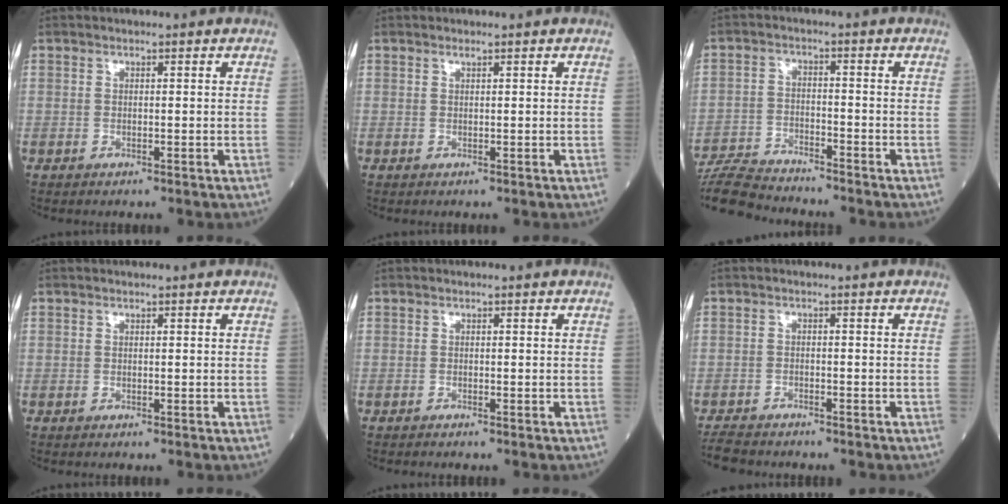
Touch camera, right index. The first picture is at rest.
{"total": 0.0}
{"total": 9.5, "force": [-9.3, 0.7, 1.6], "torque": [-0.033, -0.007, -0.173]}
{"total": 0.0}
{"total": 0.5, "force": [-0.5, -0.1, 0.1], "torque": [0.000, 0.000, -0.011]}
{"total": 4.5, "force": [-4.2, 1.5, 0.8], "torque": [-0.014, -0.010, -0.077]}